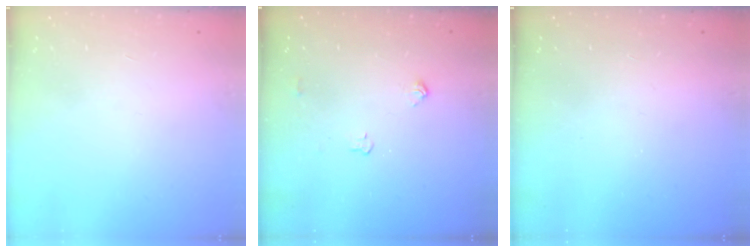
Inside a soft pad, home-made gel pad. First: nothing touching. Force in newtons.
{"total": 3.9, "press": 3.8, "slide": 0.6}
{"total": 0.0}